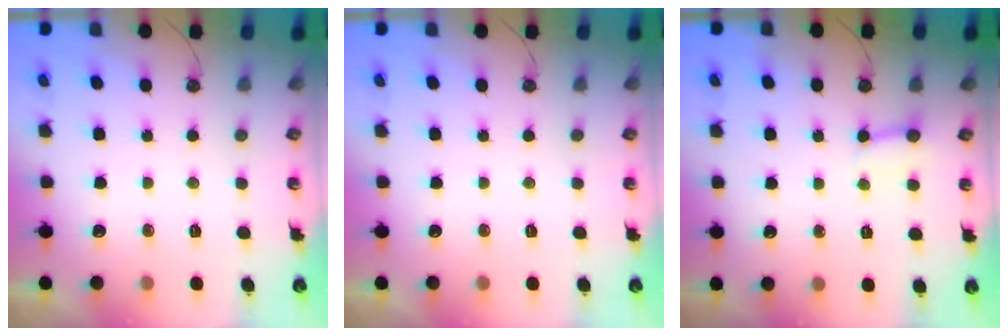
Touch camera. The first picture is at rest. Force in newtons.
{"total": 0.0}
{"total": 2.5, "press": 2.5, "slide": 0.2}